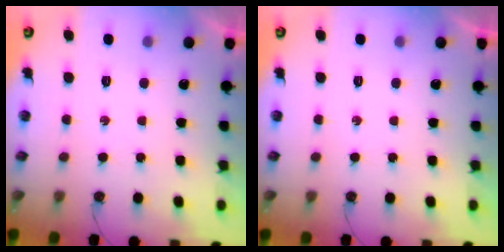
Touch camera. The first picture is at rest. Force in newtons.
{"total": 0.0}